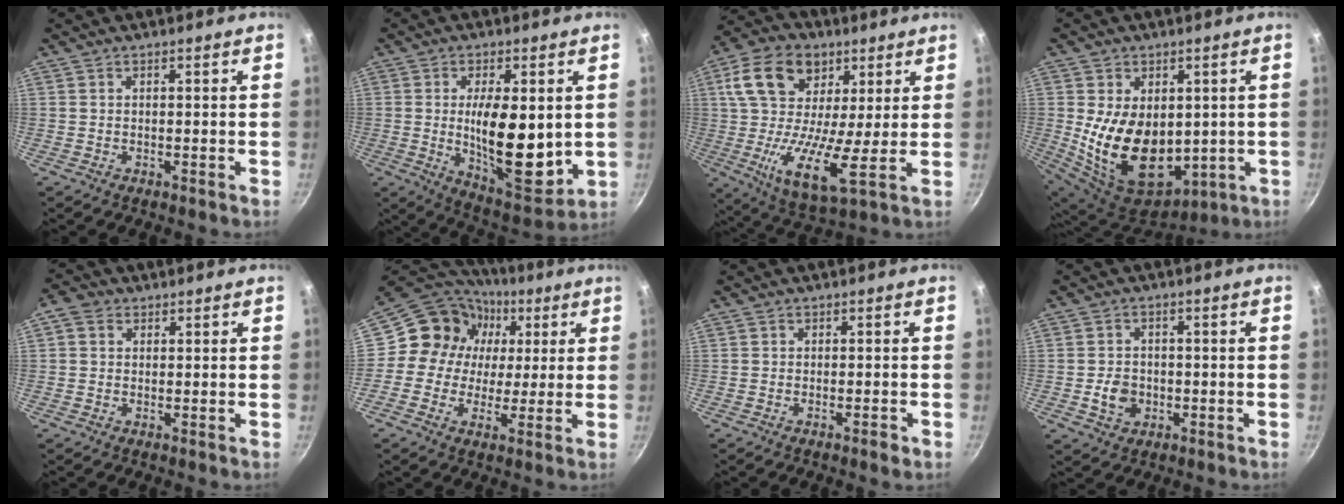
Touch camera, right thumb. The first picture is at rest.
{"total": 16.8, "force": [0.4, 7.3, 15.1], "torque": [-0.219, -0.033, 0.017]}
{"total": 18.9, "force": [5.2, 11.2, 14.3], "torque": [-0.242, -0.018, 0.074]}
{"total": 19.0, "force": [0.4, 13.0, 13.9], "torque": [-0.229, -0.029, 0.038]}
{"total": 3.2, "force": [0.9, 2.7, 1.4], "torque": [-0.017, 0.003, 0.007]}
{"total": 14.2, "force": [3.2, 12.5, 5.8], "torque": [-0.071, 0.004, 0.028]}
{"total": 1.6, "force": [-0.9, 0.5, 1.2], "torque": [-0.019, 0.010, -0.015]}
{"total": 4.9, "force": [-1.1, 4.0, 2.6], "torque": [-0.032, 0.010, -0.016]}